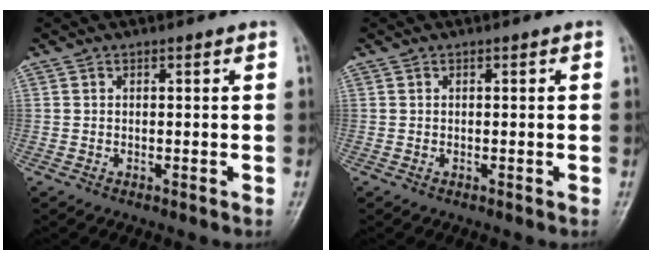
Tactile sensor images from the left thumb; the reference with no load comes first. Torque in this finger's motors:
{"motor_torque": [0.00, 0.00, 0.00, 0.00, 0.00]}